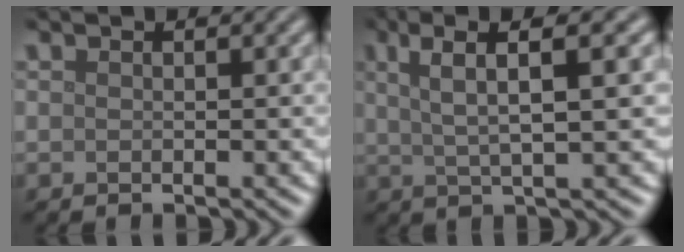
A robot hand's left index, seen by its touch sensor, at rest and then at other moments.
{"total": 6.1, "force": [2.7, 1.3, 5.3], "torque": [-0.085, 0.013, 0.043]}